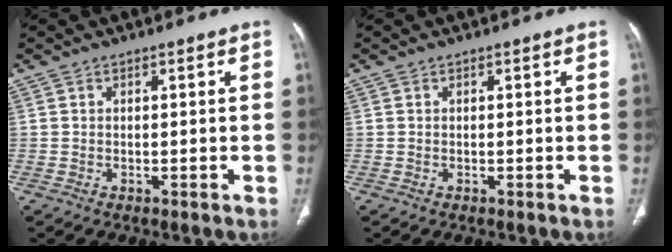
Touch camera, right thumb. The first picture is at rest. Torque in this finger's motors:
{"motor_torque": [0.27, -0.01, -0.16, 0.15, 0.04]}